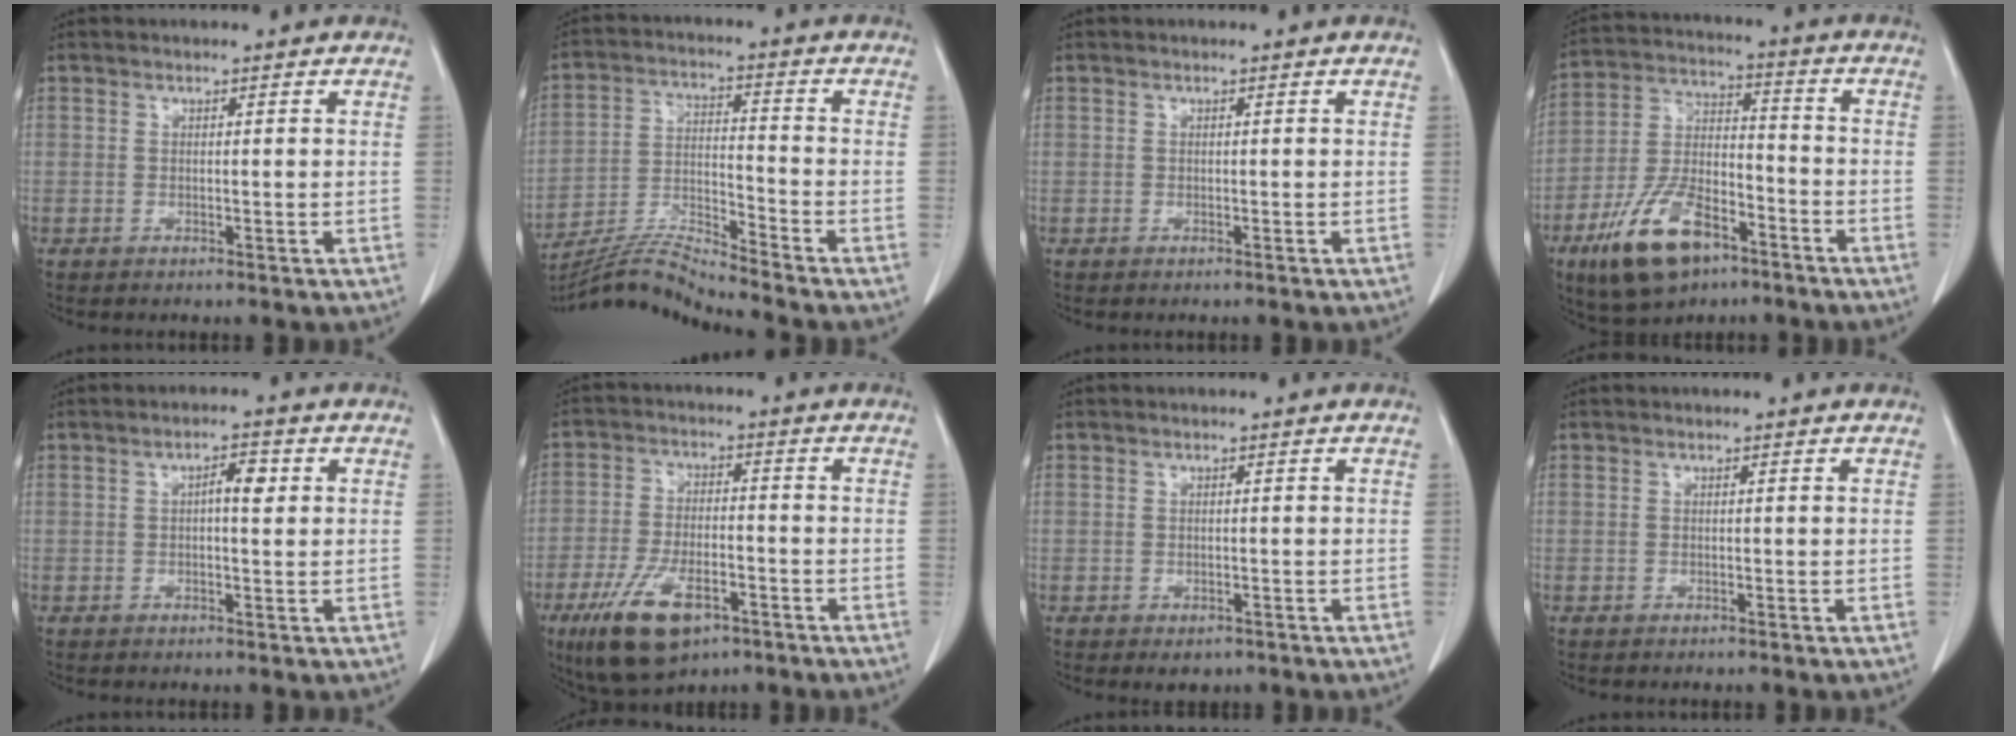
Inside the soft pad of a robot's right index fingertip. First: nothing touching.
{"total": 9.0, "force": [-8.6, -2.1, 1.7], "torque": [-0.039, 0.000, -0.162]}
{"total": 0.0}
{"total": 14.2, "force": [-8.3, 6.5, 9.4], "torque": [-0.192, 0.004, -0.147]}
{"total": 3.0, "force": [0.6, 0.8, 2.8], "torque": [-0.046, 0.006, 0.007]}
{"total": 11.5, "force": [-6.4, 5.1, 8.1], "torque": [-0.161, -0.010, -0.107]}
{"total": 1.9, "force": [-1.1, 1.3, 0.8], "torque": [-0.007, 0.000, -0.006]}
{"total": 0.0}